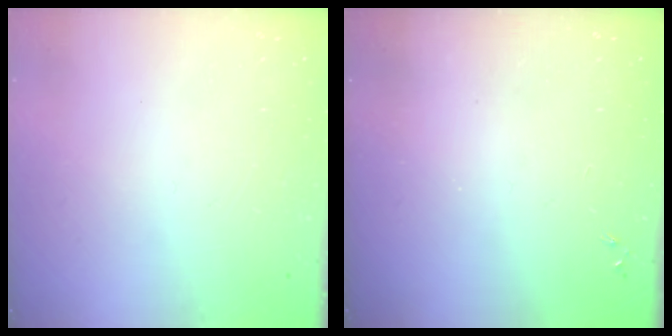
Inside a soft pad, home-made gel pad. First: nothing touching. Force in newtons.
{"total": 0.0}